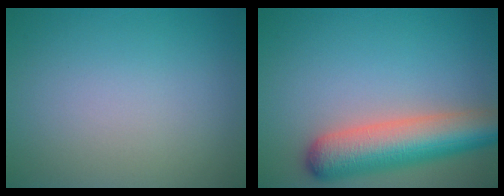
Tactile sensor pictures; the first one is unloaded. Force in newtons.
{"total": 7.7, "press": 7.7, "slide": 0.4}